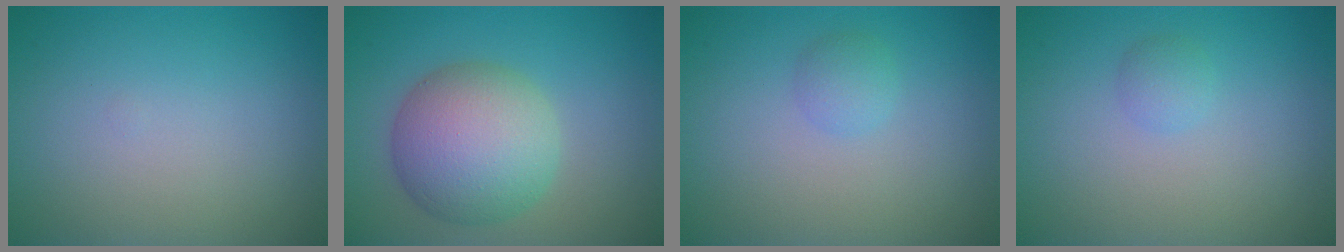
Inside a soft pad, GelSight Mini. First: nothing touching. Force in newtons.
{"total": 7.7, "press": 7.7, "slide": 0.3}
{"total": 1.3, "press": 1.3, "slide": 0.0}
{"total": 1.1, "press": 1.1, "slide": 0.0}